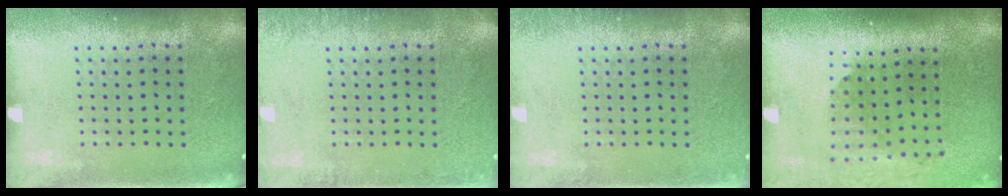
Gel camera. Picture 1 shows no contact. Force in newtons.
{"total": 1.7, "press": 1.7, "slide": 0.3}
{"total": 1.1, "press": 1.0, "slide": 0.2}
{"total": 1.7, "press": 1.3, "slide": 1.1}